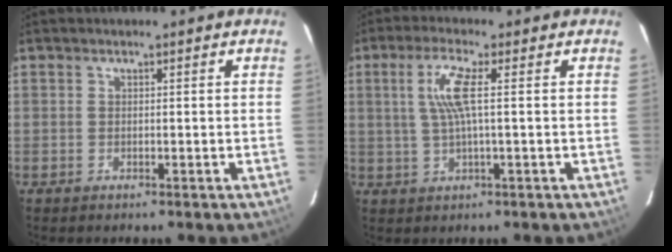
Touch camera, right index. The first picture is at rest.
{"total": 6.0, "force": [1.0, 0.1, 5.9], "torque": [-0.116, 0.001, 0.024]}